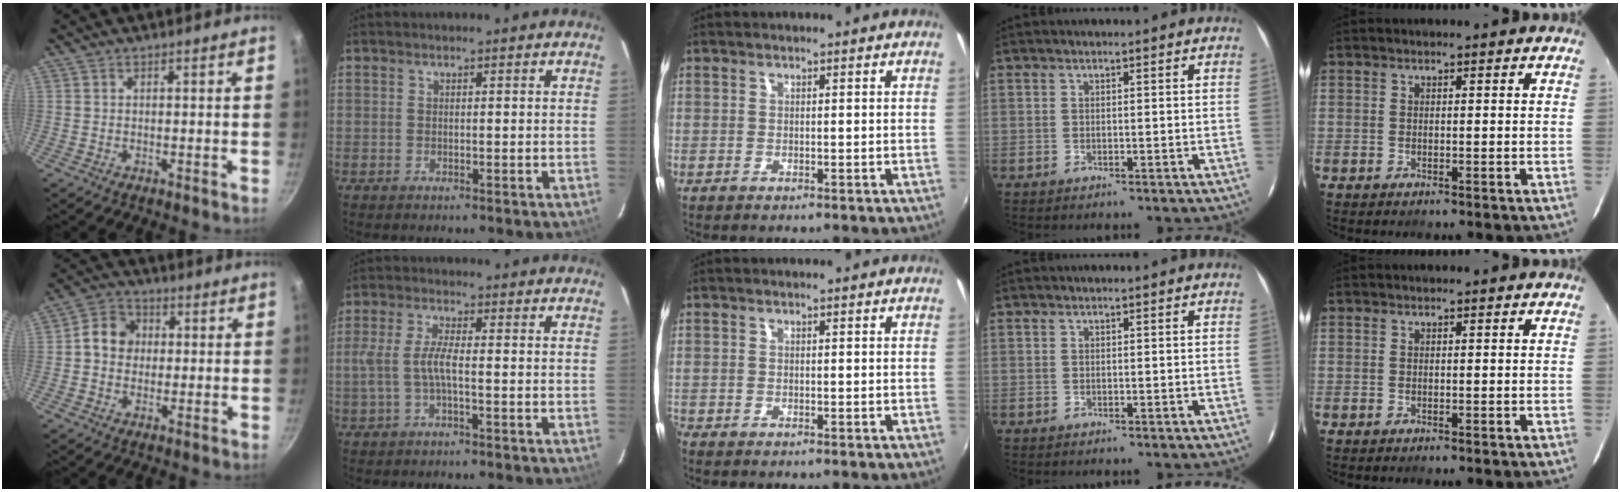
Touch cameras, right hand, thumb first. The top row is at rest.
{"thumb": {"total": 7.1, "force": [0.6, 6.1, 3.6], "torque": [-0.034, 0.013, -0.008]}, "index": {"total": 5.1, "force": [-1.1, 0.9, 4.9], "torque": [-0.107, 0.002, -0.018]}, "middle": {"total": 0.6, "force": [-0.5, 0.1, 0.2], "torque": [-0.003, -0.005, -0.013]}}